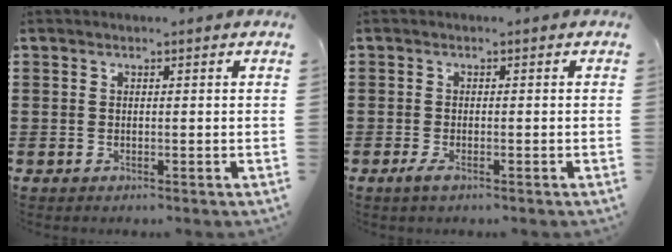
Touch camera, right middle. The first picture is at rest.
{"total": 1.5, "force": [-0.9, 0.4, 1.1], "torque": [-0.028, -0.004, -0.021]}